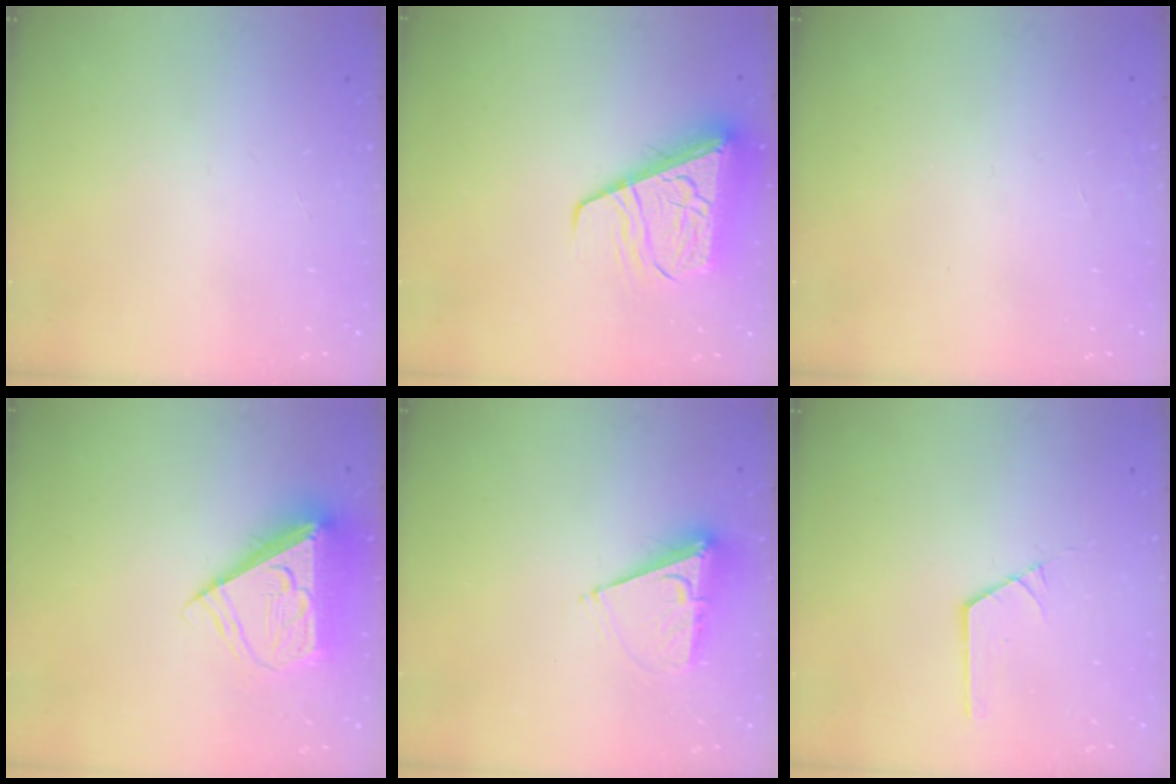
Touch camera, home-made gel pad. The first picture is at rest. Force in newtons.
{"total": 12.2, "press": 12.1, "slide": 1.3}
{"total": 0.0}
{"total": 10.4, "press": 10.3, "slide": 1.6}
{"total": 8.7, "press": 8.6, "slide": 0.7}
{"total": 1.8, "press": 1.8, "slide": 0.0}